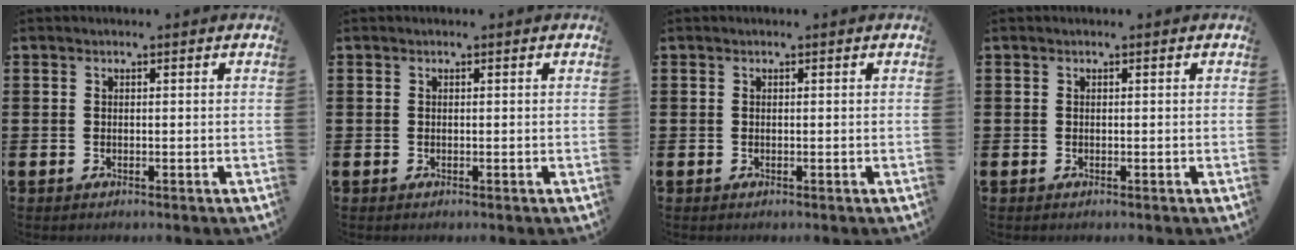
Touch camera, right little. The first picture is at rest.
{"total": 0.0}
{"total": 0.0}
{"total": 0.0}